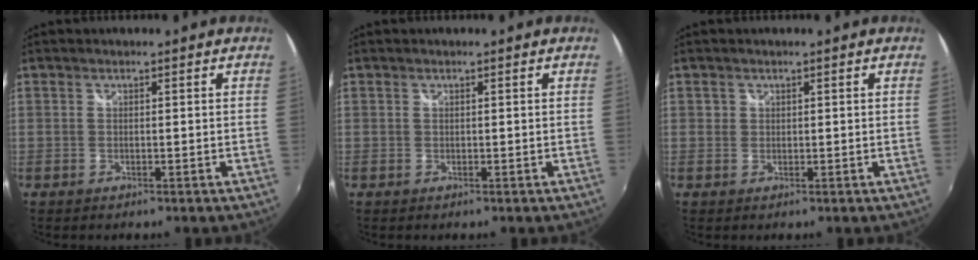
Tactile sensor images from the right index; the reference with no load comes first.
{"total": 0.0}
{"total": 0.9, "force": [0.0, 0.9, 0.1], "torque": [-0.001, 0.001, -0.002]}